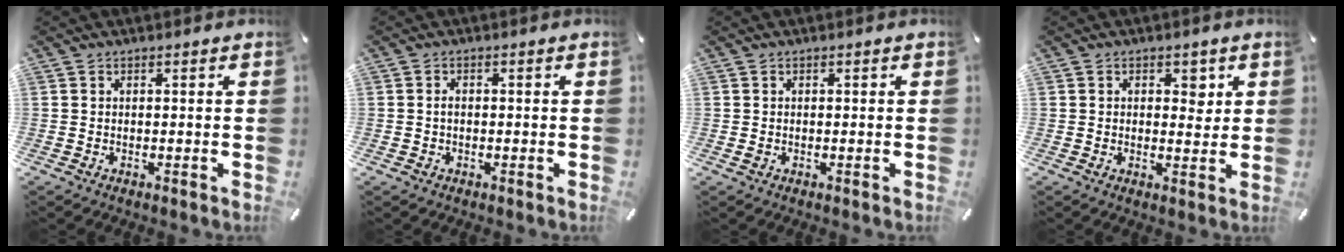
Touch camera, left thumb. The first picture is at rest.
{"total": 1.5, "force": [-0.2, 1.1, 1.0], "torque": [-0.021, 0.005, -0.006]}
{"total": 0.8, "force": [-0.2, 0.6, 0.5], "torque": [-0.009, 0.001, -0.004]}
{"total": 3.7, "force": [1.1, 2.6, 2.4], "torque": [-0.020, -0.007, 0.011]}